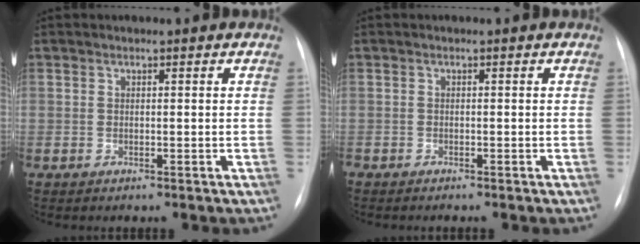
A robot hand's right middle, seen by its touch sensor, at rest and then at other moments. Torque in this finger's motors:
{"motor_torque": [0.15, -0.20, 0.00, 0.00]}